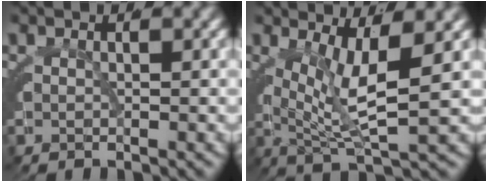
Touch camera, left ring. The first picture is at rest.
{"total": 6.2, "force": [1.2, 1.9, 5.8], "torque": [-0.100, -0.010, 0.026]}